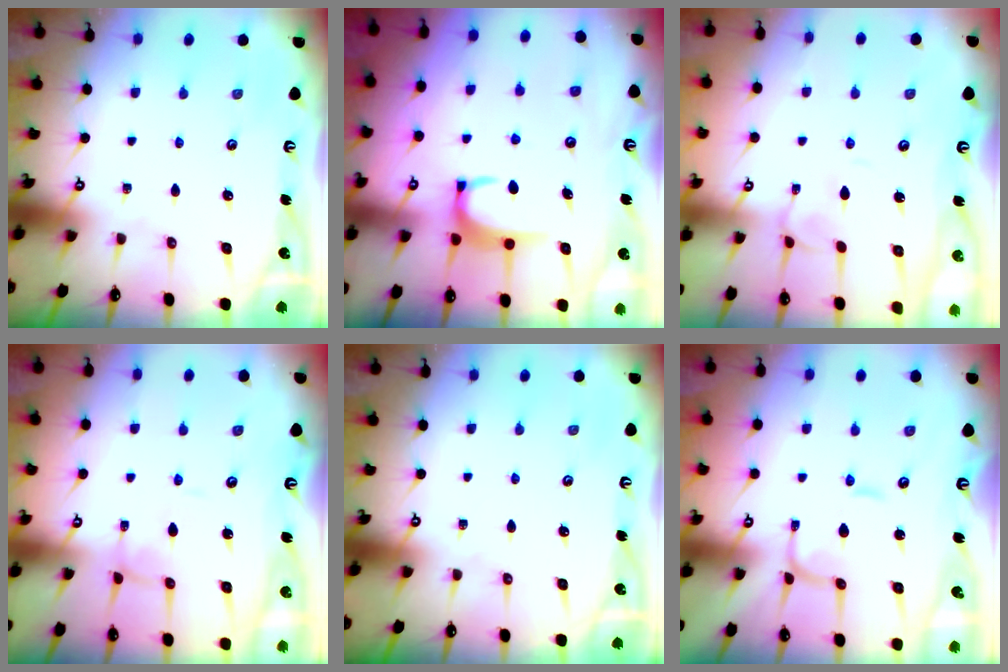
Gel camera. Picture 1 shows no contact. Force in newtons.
{"total": 3.4, "press": 3.3, "slide": 0.4}
{"total": 2.5, "press": 2.5, "slide": 0.3}
{"total": 0.0}
{"total": 0.0}
{"total": 1.0, "press": 0.9, "slide": 0.2}